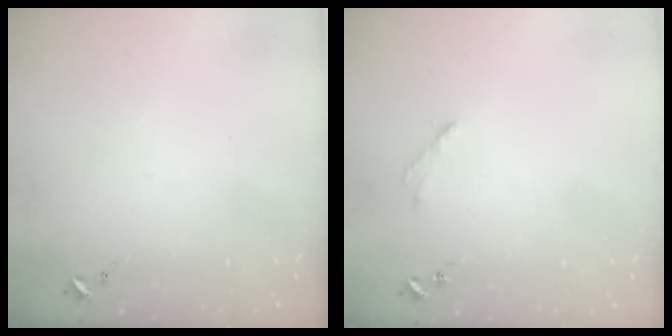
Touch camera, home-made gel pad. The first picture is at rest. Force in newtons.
{"total": 2.5, "press": 2.5, "slide": 0.3}